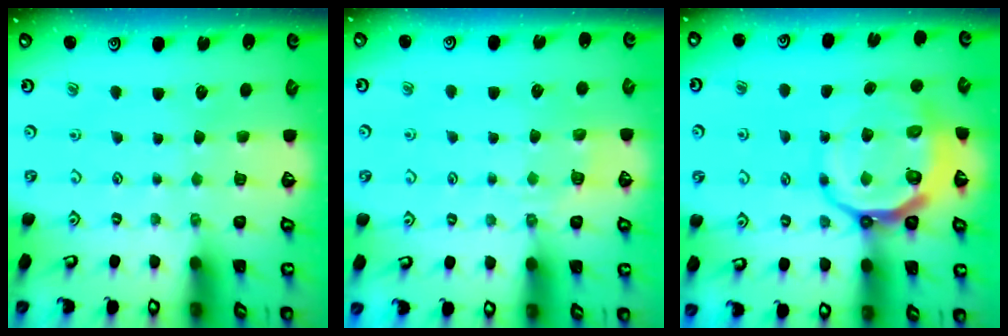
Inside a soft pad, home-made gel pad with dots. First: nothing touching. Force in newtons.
{"total": 3.9, "press": 3.7, "slide": 1.2}
{"total": 13.0, "press": 12.4, "slide": 3.7}